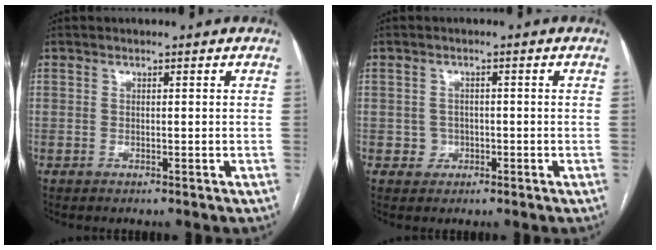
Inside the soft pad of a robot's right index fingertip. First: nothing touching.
{"total": 2.1, "force": [-0.6, 2.0, 0.2], "torque": [0.005, 0.009, -0.009]}